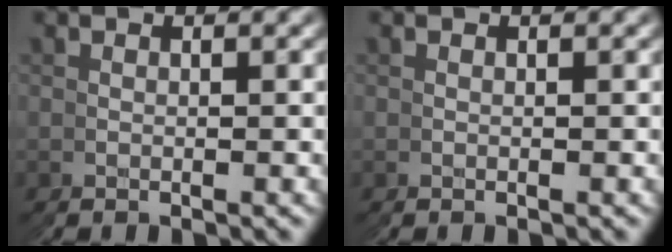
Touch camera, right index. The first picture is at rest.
{"total": 0.0}